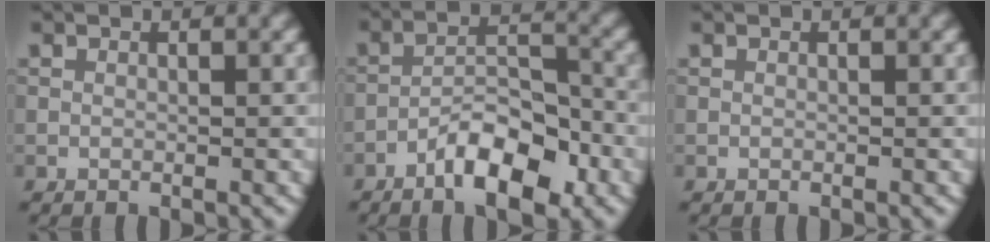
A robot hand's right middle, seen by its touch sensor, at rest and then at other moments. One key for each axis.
{"total": 6.4, "fx": -3.7, "fy": 2.3, "fz": 4.6, "tx": -0.071, "ty": 0.011, "tz": -0.067}
{"total": 0.0}